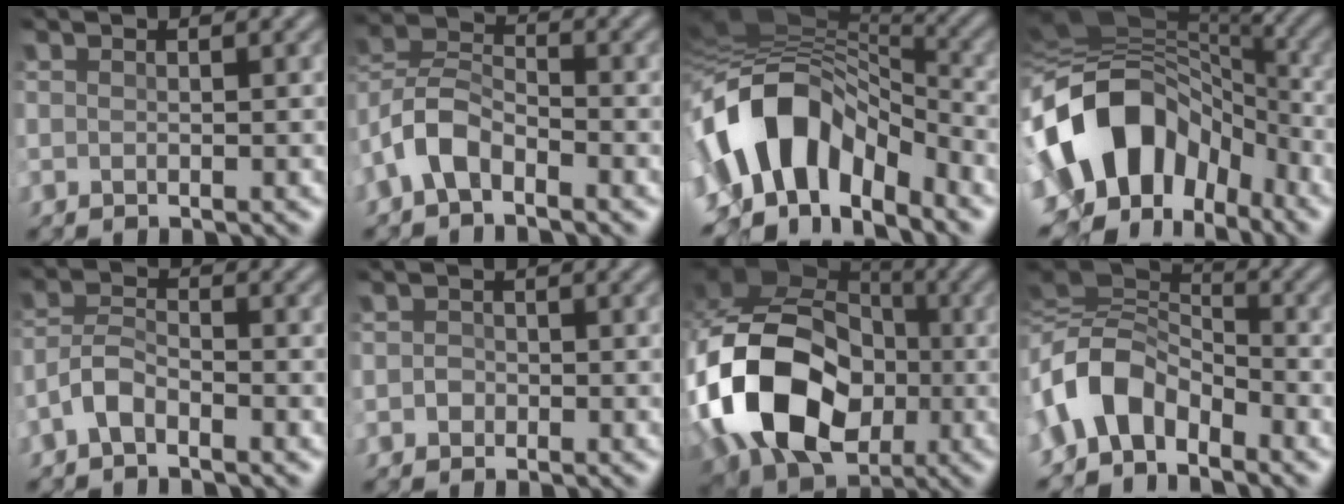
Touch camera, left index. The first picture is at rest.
{"total": 4.5, "force": [-2.9, 2.1, 2.6], "torque": [-0.061, 0.014, -0.066]}
{"total": 11.6, "force": [-5.2, 7.0, 7.6], "torque": [-0.135, 0.018, -0.092]}
{"total": 13.4, "force": [-4.2, 9.5, 8.5], "torque": [-0.153, -0.001, -0.075]}
{"total": 2.6, "force": [-1.9, 0.8, 1.6], "torque": [-0.037, 0.012, -0.045]}
{"total": 0.9, "force": [-0.2, 0.8, 0.3], "torque": [0.013, 0.006, -0.008]}
{"total": 14.6, "force": [-3.2, 10.8, 9.4], "torque": [-0.207, -0.008, -0.059]}
{"total": 7.1, "force": [-2.9, 4.4, 4.9], "torque": [-0.092, 0.014, -0.065]}